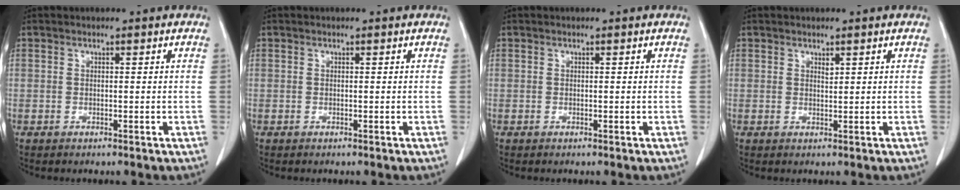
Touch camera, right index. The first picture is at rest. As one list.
[{"total": 0.0}, {"total": 0.0}, {"total": 0.8, "force": [0.5, 0.2, 0.5], "torque": [-0.010, -0.006, 0.009]}]